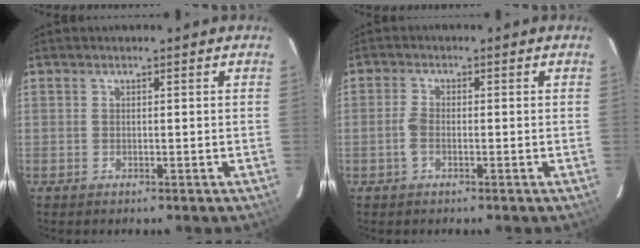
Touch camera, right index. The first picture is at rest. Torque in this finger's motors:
{"motor_torque": [0.40, 0.02, 0.19, 0.06]}